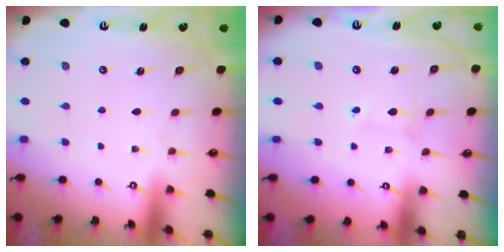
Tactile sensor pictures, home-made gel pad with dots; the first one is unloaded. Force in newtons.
{"total": 2.0, "press": 2.0, "slide": 0.2}